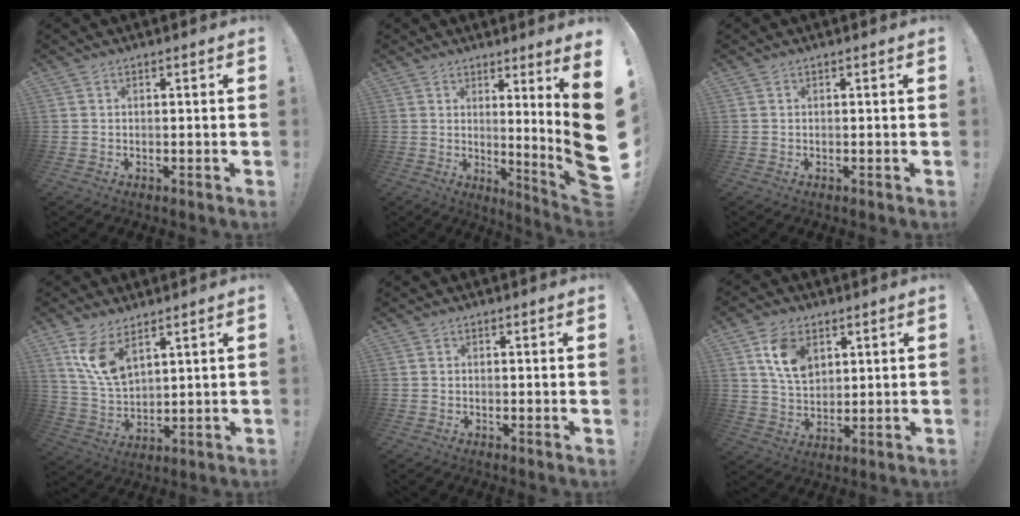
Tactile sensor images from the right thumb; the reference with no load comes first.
{"total": 10.1, "force": [1.9, -2.1, 9.7], "torque": [-0.139, -0.050, 0.016]}
{"total": 0.0}
{"total": 10.8, "force": [7.0, 4.8, 6.8], "torque": [-0.137, -0.033, 0.134]}
{"total": 0.7, "force": [0.1, -0.2, 0.6], "torque": [-0.005, -0.003, 0.000]}
{"total": 11.1, "force": [5.1, 7.3, 6.7], "torque": [-0.102, -0.011, 0.099]}